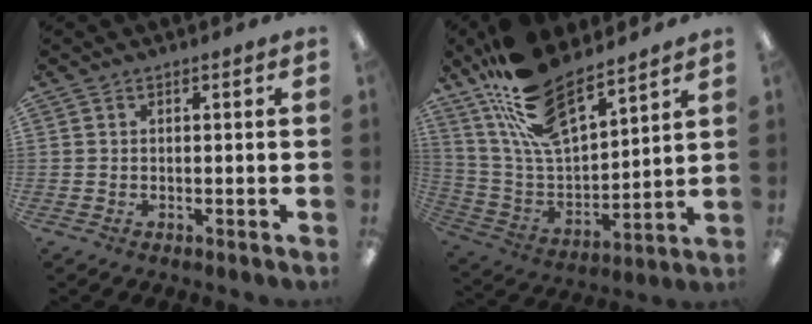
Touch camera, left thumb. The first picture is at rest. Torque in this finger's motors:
{"motor_torque": [2.28, 2.18, 1.31, -1.46, 0.21]}